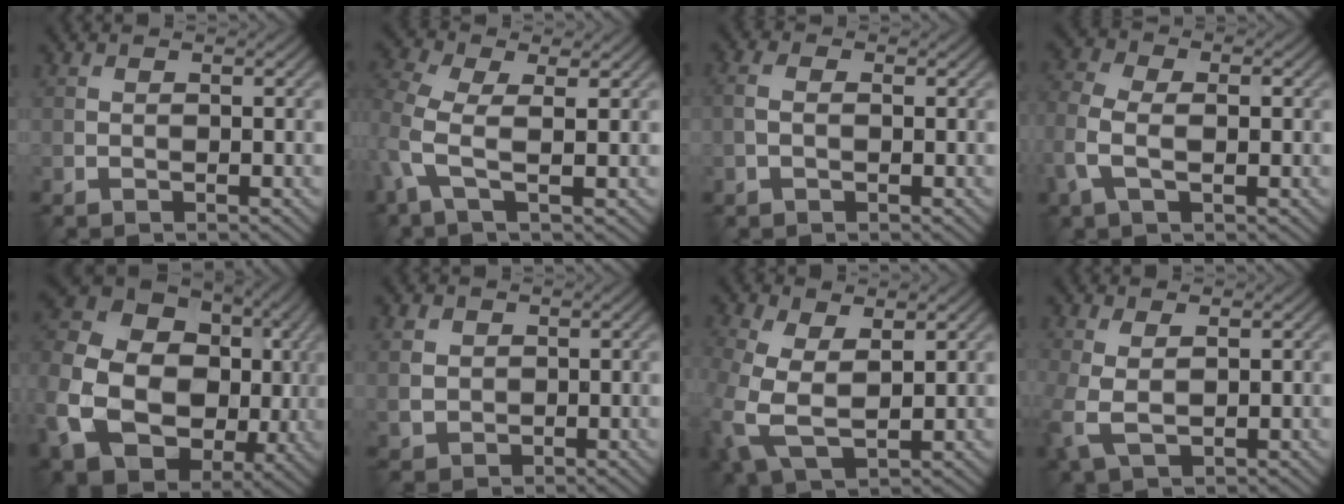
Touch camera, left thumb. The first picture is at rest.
{"total": 5.0, "force": [0.7, 2.3, 4.4], "torque": [-0.116, 0.004, 0.007]}
{"total": 2.0, "force": [-0.2, 1.1, 1.6], "torque": [-0.041, 0.005, -0.006]}
{"total": 6.5, "force": [-1.3, 3.9, 5.0], "torque": [-0.133, 0.002, -0.030]}
{"total": 18.3, "force": [-2.9, 14.4, 10.8], "torque": [-0.271, -0.020, -0.047]}
{"total": 3.0, "force": [0.9, 2.6, 1.3], "torque": [-0.045, -0.001, 0.019]}
{"total": 8.4, "force": [-0.1, 5.1, 6.6], "torque": [-0.197, -0.012, 0.006]}
{"total": 4.9, "force": [-0.1, 3.0, 3.8], "torque": [-0.116, -0.009, 0.001]}